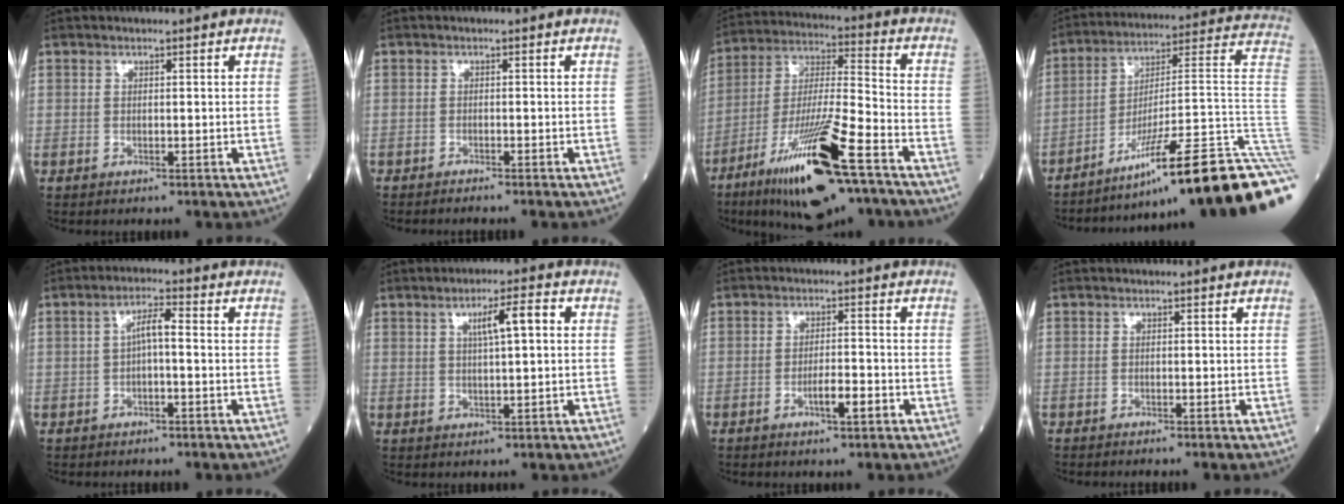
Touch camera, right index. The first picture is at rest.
{"total": 2.2, "force": [-2.0, -0.1, 0.9], "torque": [-0.014, 0.000, -0.026]}
{"total": 19.7, "force": [-11.3, 2.6, 16.0], "torque": [-0.296, -0.039, -0.198]}
{"total": 27.2, "force": [-16.8, -1.1, 21.3], "torque": [-0.175, 0.015, -0.256]}
{"total": 3.3, "force": [-0.2, 0.7, 3.2], "torque": [-0.054, 0.012, -0.005]}
{"total": 5.2, "force": [1.4, 0.5, 4.9], "torque": [-0.084, 0.011, 0.024]}
{"total": 3.6, "force": [-1.7, 0.6, 3.1], "torque": [-0.049, 0.002, -0.030]}
{"total": 1.2, "force": [-1.1, -0.1, 0.5], "torque": [-0.006, 0.000, -0.015]}